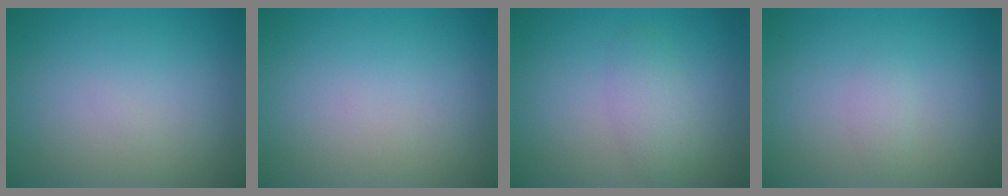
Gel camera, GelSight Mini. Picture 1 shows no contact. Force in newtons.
{"total": 0.0}
{"total": 2.2, "press": 2.2, "slide": 0.1}
{"total": 0.8, "press": 0.8, "slide": 0.1}